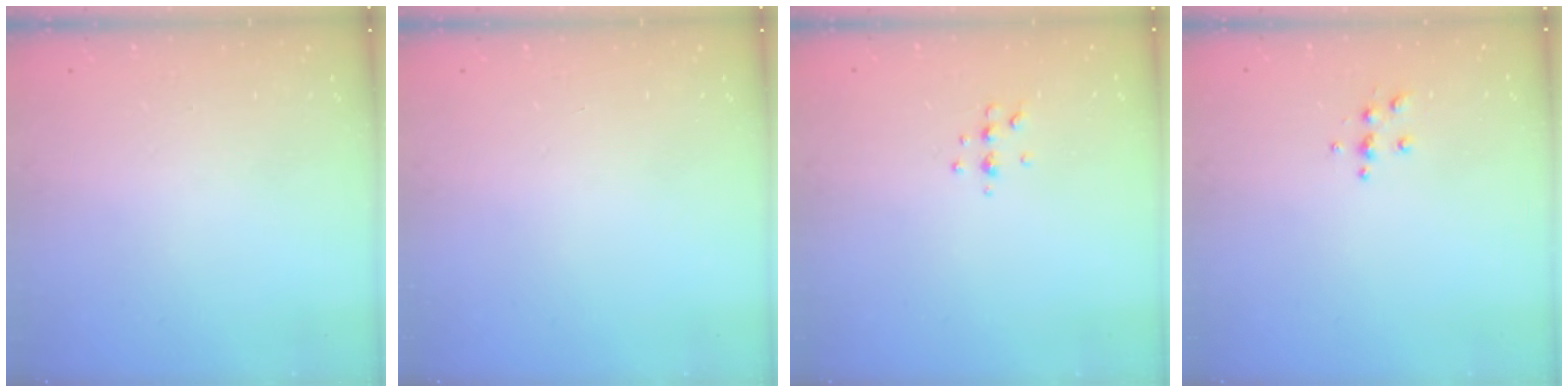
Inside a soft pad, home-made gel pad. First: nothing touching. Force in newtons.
{"total": 0.0}
{"total": 5.2, "press": 5.0, "slide": 1.1}
{"total": 4.9, "press": 4.9, "slide": 0.5}